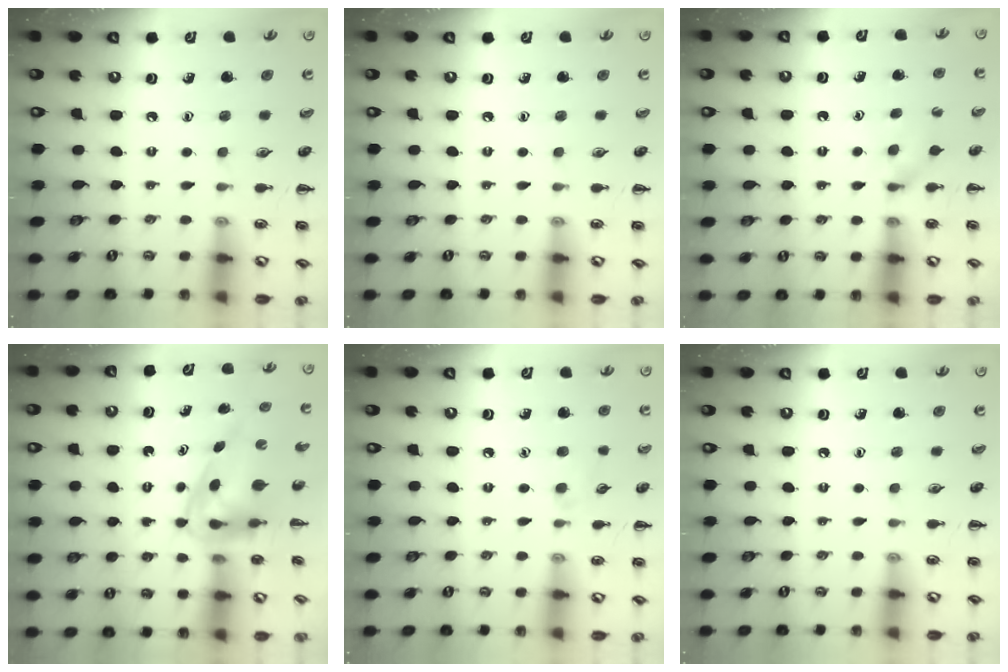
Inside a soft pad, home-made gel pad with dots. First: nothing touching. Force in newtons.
{"total": 0.0}
{"total": 4.5, "press": 4.3, "slide": 1.5}
{"total": 4.0, "press": 3.9, "slide": 0.7}
{"total": 3.9, "press": 3.6, "slide": 1.5}
{"total": 0.0}